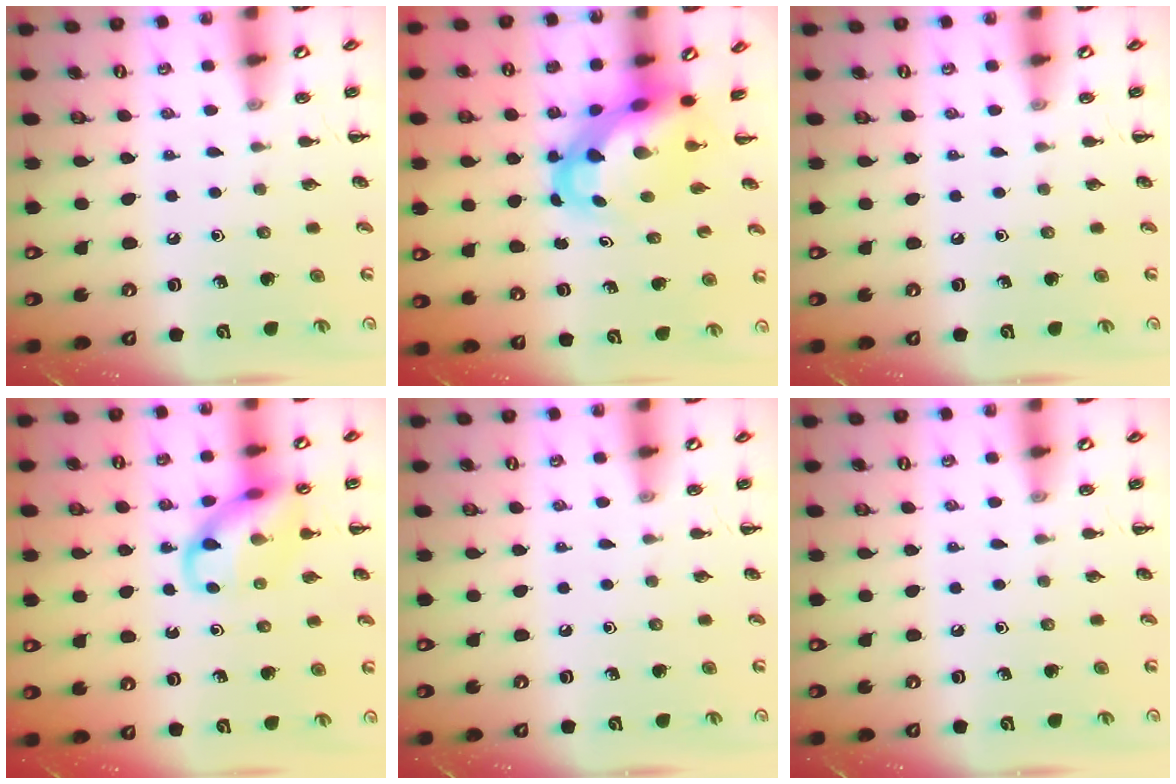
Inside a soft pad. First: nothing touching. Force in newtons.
{"total": 6.2, "press": 6.0, "slide": 1.6}
{"total": 0.0}
{"total": 12.7, "press": 12.5, "slide": 1.8}
{"total": 0.0}
{"total": 0.0}